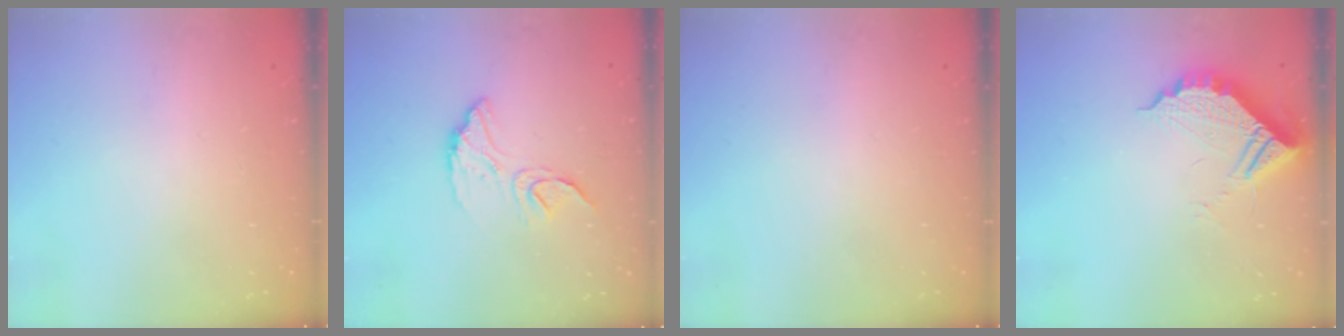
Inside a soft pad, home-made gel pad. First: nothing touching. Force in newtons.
{"total": 11.4, "press": 11.3, "slide": 0.7}
{"total": 0.0}
{"total": 10.8, "press": 10.7, "slide": 1.0}